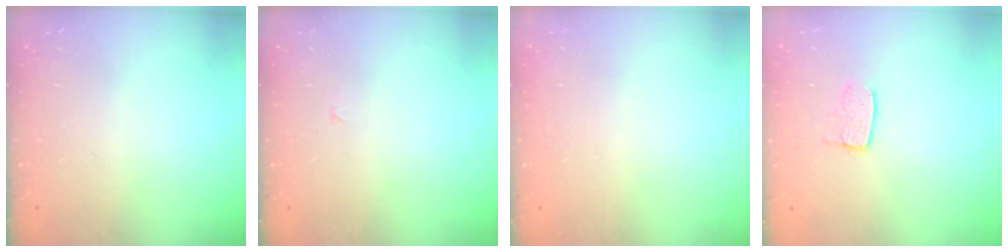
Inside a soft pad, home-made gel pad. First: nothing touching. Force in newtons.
{"total": 0.0}
{"total": 0.0}
{"total": 4.2, "press": 4.2, "slide": 0.3}